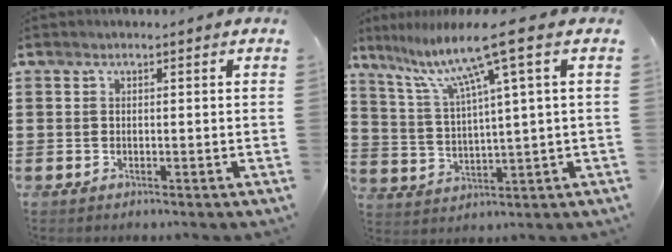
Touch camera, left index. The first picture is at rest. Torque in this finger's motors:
{"motor_torque": [2.14, 0.00, 0.50, 0.21]}